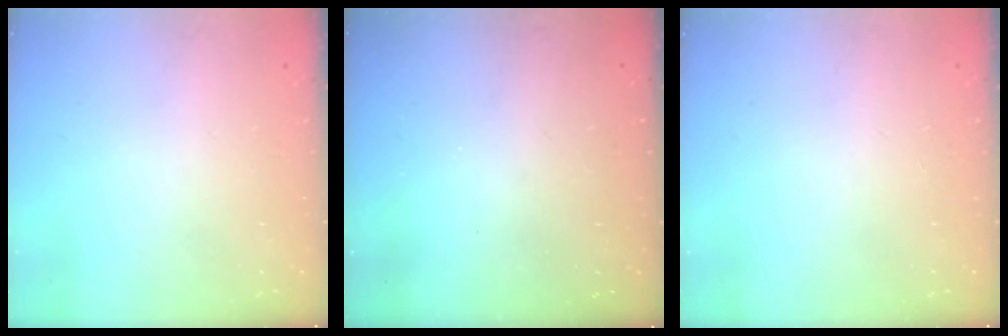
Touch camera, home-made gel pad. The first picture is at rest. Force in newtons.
{"total": 3.1, "press": 3.1, "slide": 0.1}
{"total": 0.0}